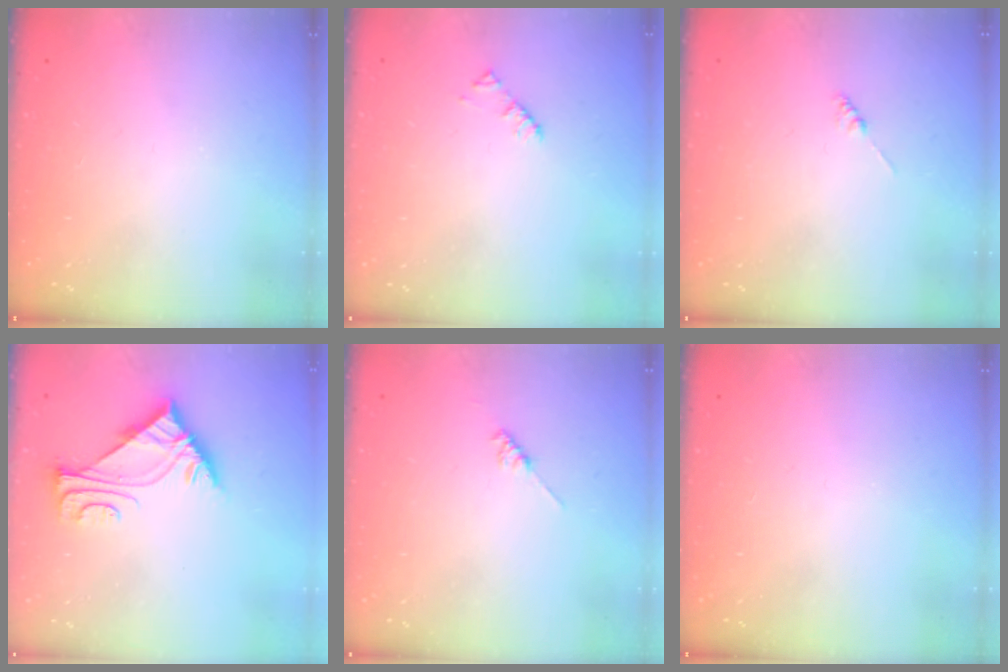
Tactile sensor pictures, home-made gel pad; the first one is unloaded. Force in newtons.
{"total": 1.9, "press": 1.9, "slide": 0.3}
{"total": 0.0}
{"total": 6.0, "press": 5.9, "slide": 0.5}
{"total": 1.8, "press": 1.7, "slide": 0.3}
{"total": 0.0}